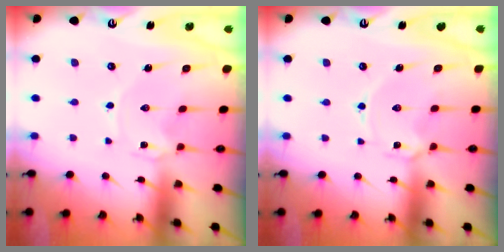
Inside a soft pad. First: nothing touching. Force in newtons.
{"total": 2.3, "press": 2.3, "slide": 0.3}